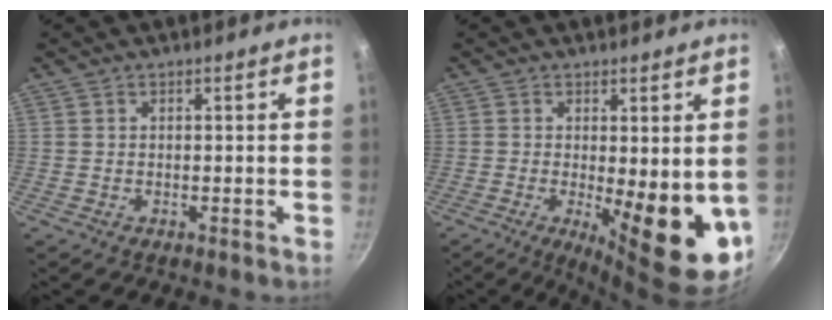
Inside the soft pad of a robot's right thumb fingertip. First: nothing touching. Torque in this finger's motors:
{"motor_torque": [-0.41, 1.11, 1.65, -0.06, 0.09]}